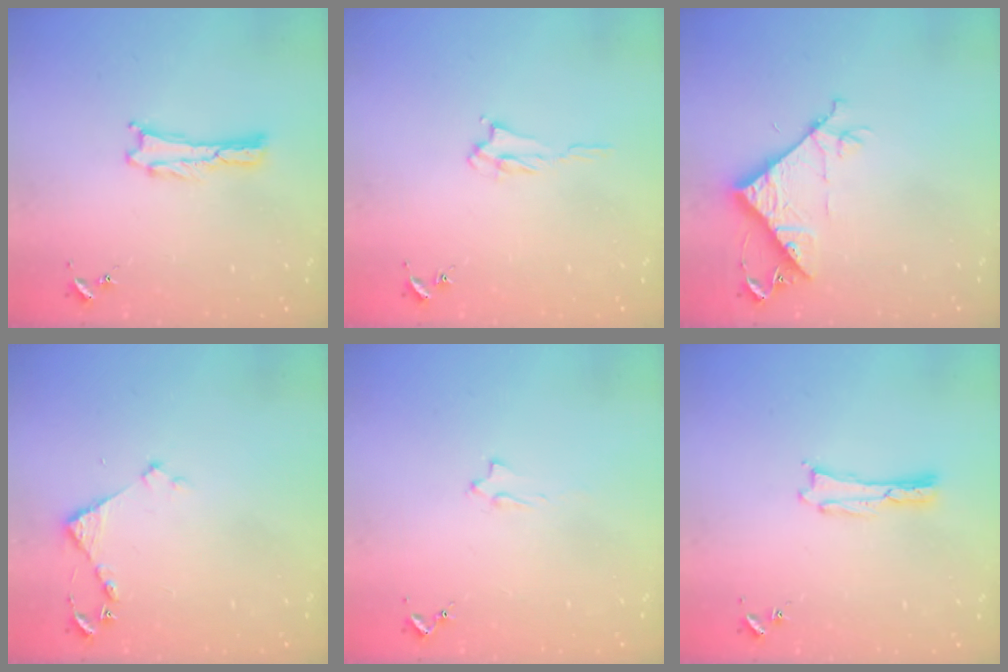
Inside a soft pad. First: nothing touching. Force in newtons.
{"total": 2.1, "press": 2.0, "slide": 0.3}
{"total": 8.3, "press": 8.3, "slide": 0.8}
{"total": 3.1, "press": 3.1, "slide": 0.3}
{"total": 2.0, "press": 2.0, "slide": 0.4}
{"total": 0.0}